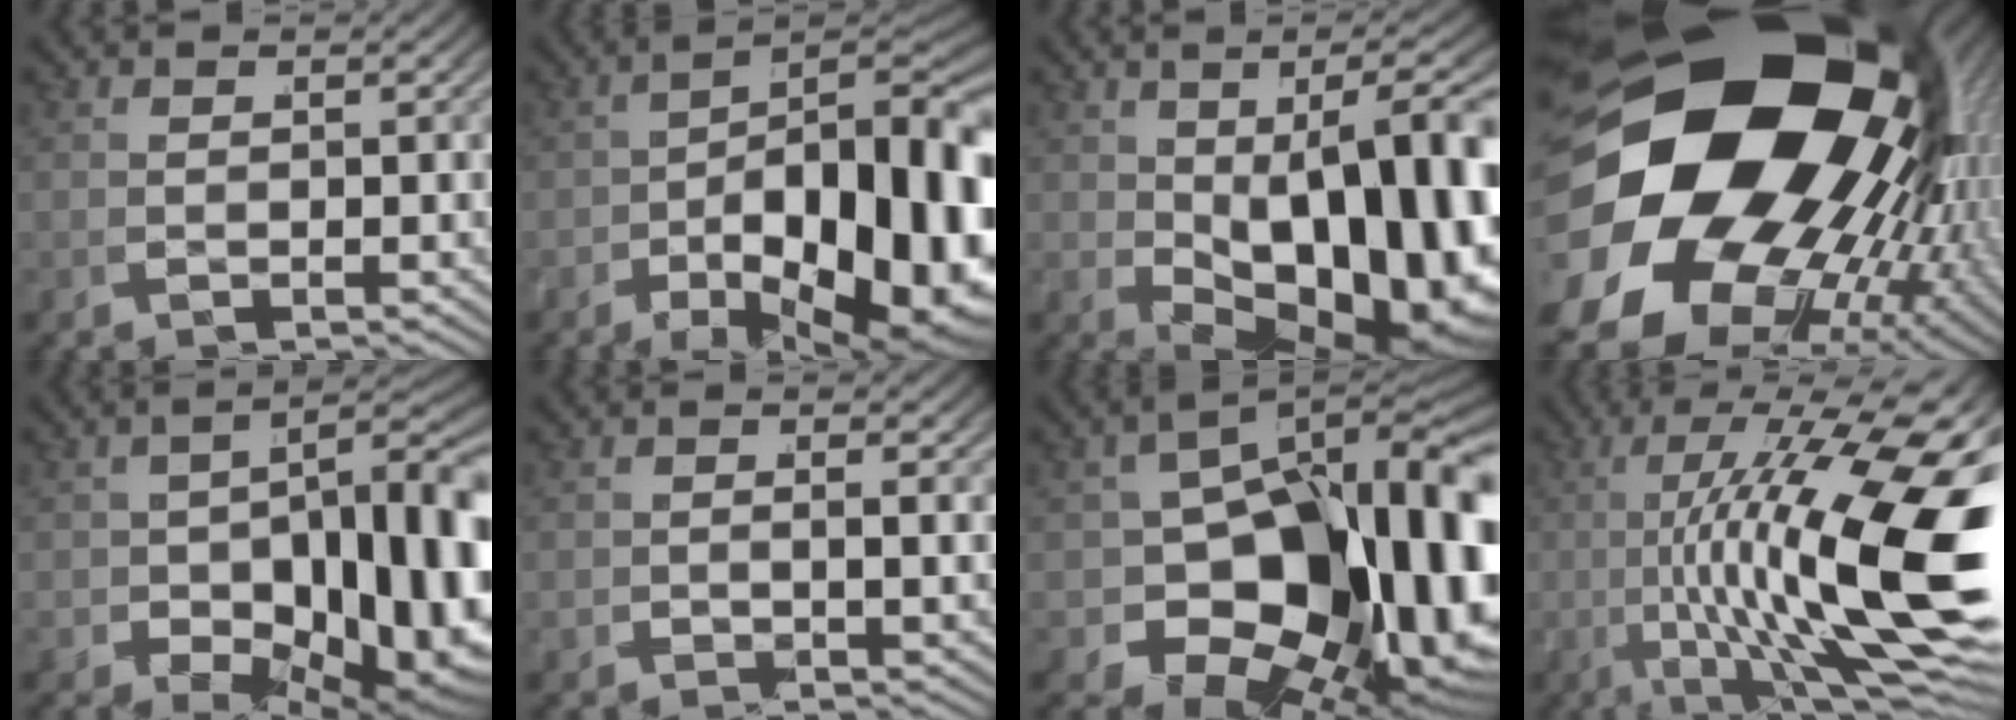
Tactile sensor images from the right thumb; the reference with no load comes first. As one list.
[{"total": 17.9, "force": [-4.6, 10.2, 14.0], "torque": [-0.206, -0.062, -0.037]}, {"total": 18.4, "force": [-2.8, 10.4, 14.9], "torque": [-0.214, -0.047, 0.001]}, {"total": 38.4, "force": [-0.7, 27.8, 26.4], "torque": [-0.408, -0.061, -0.015]}, {"total": 14.7, "force": [-3.6, 8.8, 11.2], "torque": [-0.166, -0.049, -0.023]}, {"total": 0.6, "force": [-0.2, -0.1, 0.6], "torque": [-0.002, 0.002, -0.003]}, {"total": 22.9, "force": [-4.0, 15.0, 16.8], "torque": [-0.261, -0.079, -0.022]}, {"total": 17.8, "force": [-0.8, 8.0, 15.9], "torque": [-0.260, -0.036, 0.004]}]